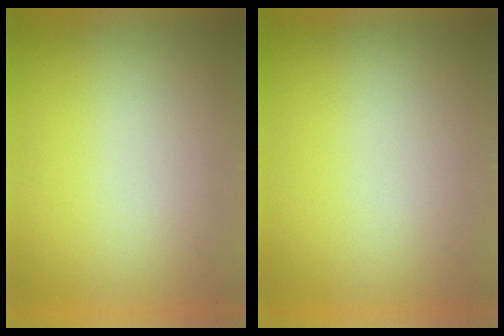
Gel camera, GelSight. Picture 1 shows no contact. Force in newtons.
{"total": 0.0}